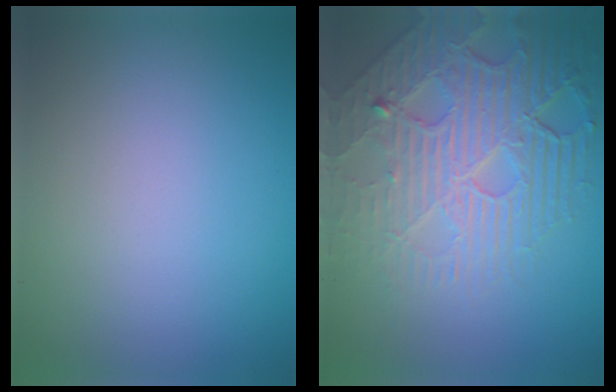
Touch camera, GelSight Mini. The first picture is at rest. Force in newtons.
{"total": 7.8, "press": 5.9, "slide": 5.1}